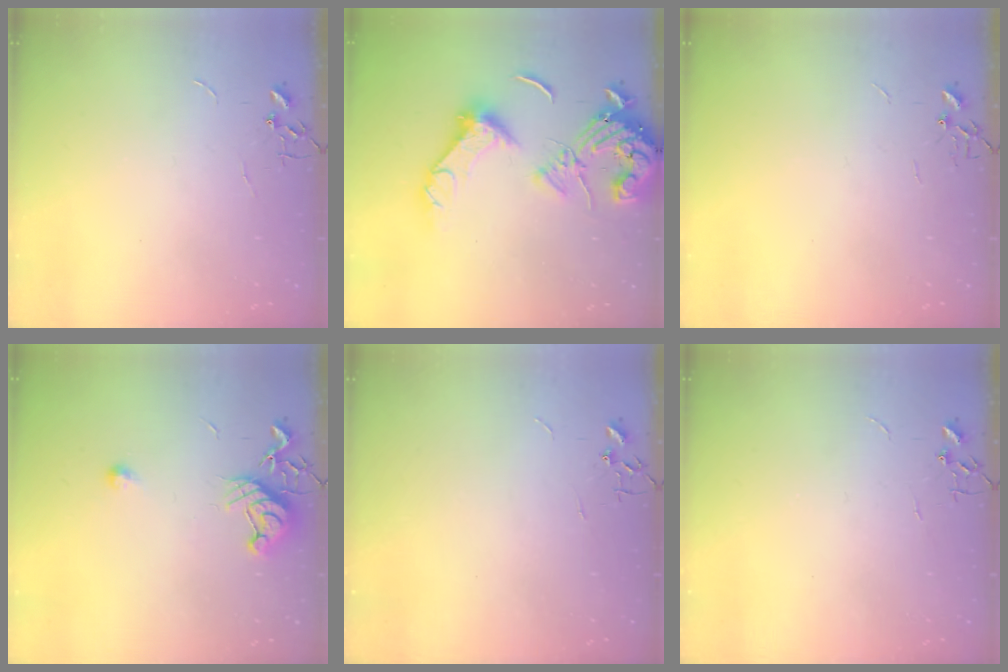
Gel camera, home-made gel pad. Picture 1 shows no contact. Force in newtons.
{"total": 17.0, "press": 16.9, "slide": 2.3}
{"total": 0.0}
{"total": 9.8, "press": 9.8, "slide": 1.0}
{"total": 0.0}
{"total": 0.0}